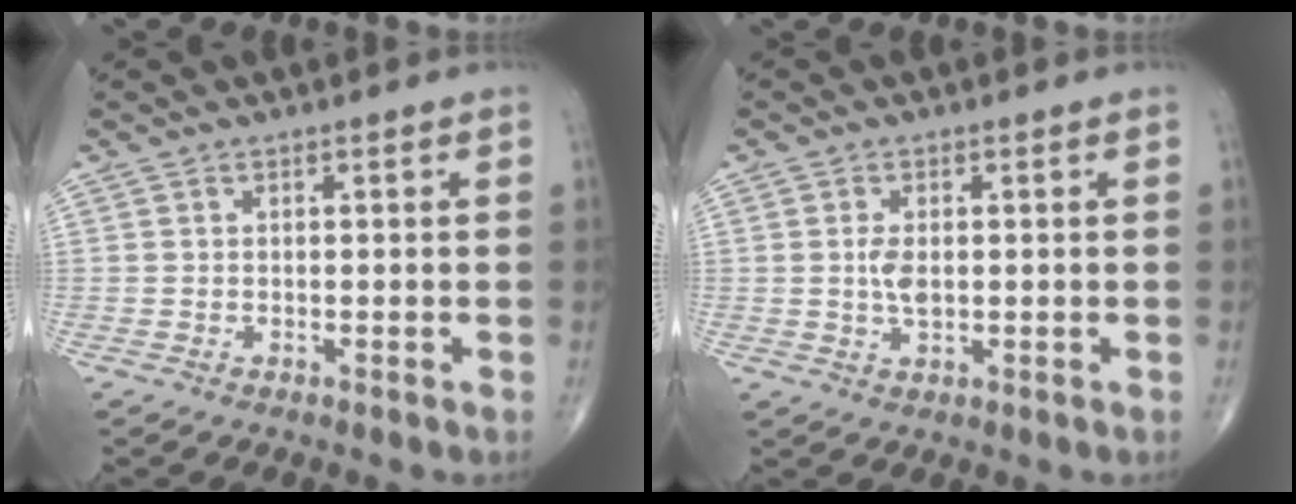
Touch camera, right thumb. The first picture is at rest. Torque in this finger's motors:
{"motor_torque": [0.49, 0.48, 0.18, -0.21, 0.03]}